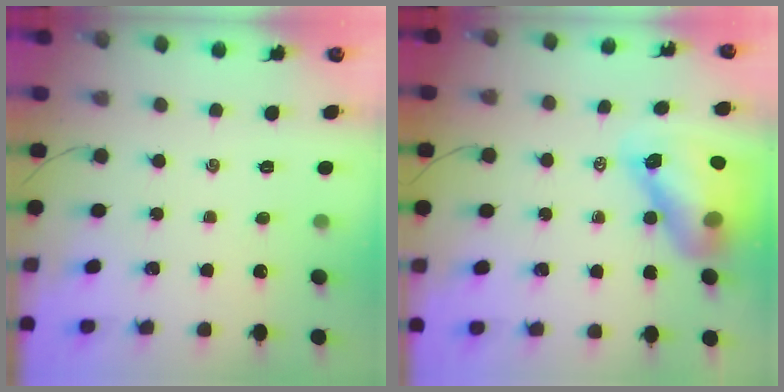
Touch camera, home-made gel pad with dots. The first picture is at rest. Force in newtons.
{"total": 14.1, "press": 13.4, "slide": 4.4}